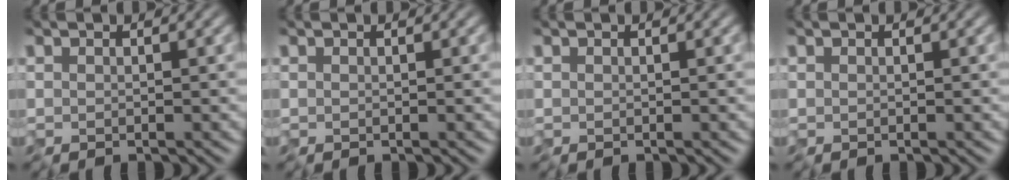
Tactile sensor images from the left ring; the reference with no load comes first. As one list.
[{"total": 0.0}, {"total": 0.0}, {"total": 0.0}]